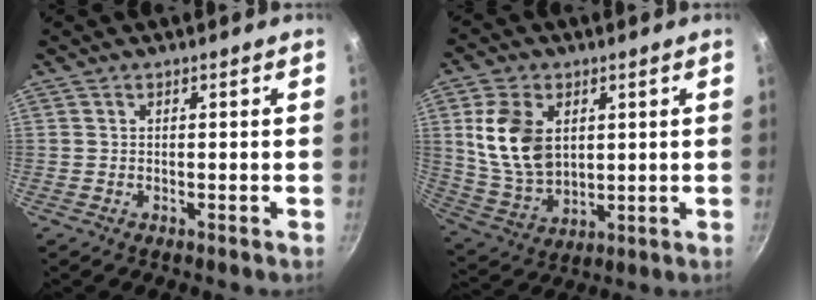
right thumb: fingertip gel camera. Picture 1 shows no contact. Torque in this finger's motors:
{"motor_torque": [-0.55, 0.96, 0.94, 0.09, 0.06]}